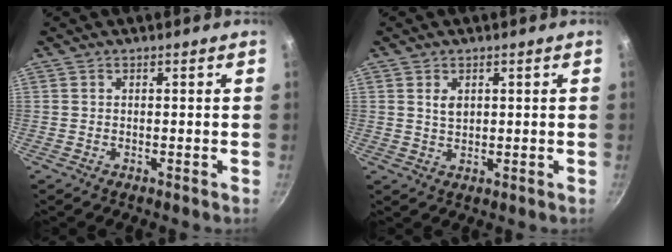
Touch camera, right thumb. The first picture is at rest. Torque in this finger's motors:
{"motor_torque": [0.32, -0.40, 0.52, -0.07, 0.05]}